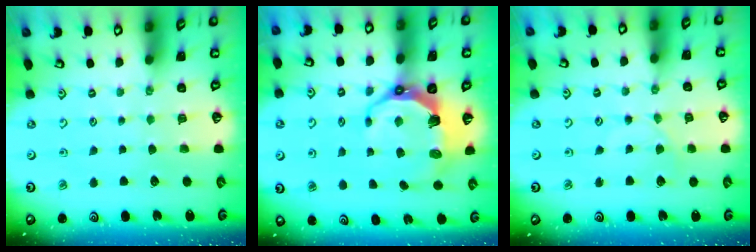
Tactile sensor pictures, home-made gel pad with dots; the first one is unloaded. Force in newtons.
{"total": 8.9, "press": 7.4, "slide": 4.8}
{"total": 1.5, "press": 1.5, "slide": 0.4}